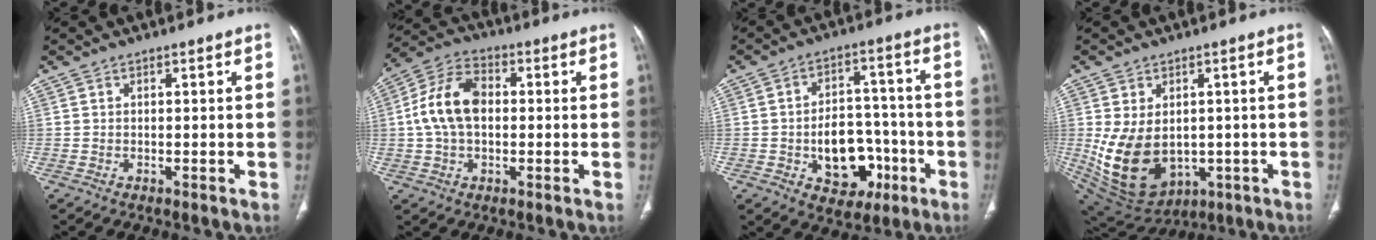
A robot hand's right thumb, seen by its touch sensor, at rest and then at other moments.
{"total": 11.6, "force": [0.5, 7.6, 8.8], "torque": [-0.169, 0.027, 0.004]}
{"total": 13.1, "force": [-4.0, 9.3, 8.3], "torque": [-0.080, 0.041, -0.045]}
{"total": 14.6, "force": [-1.1, 10.4, 10.2], "torque": [-0.172, -0.009, 0.020]}